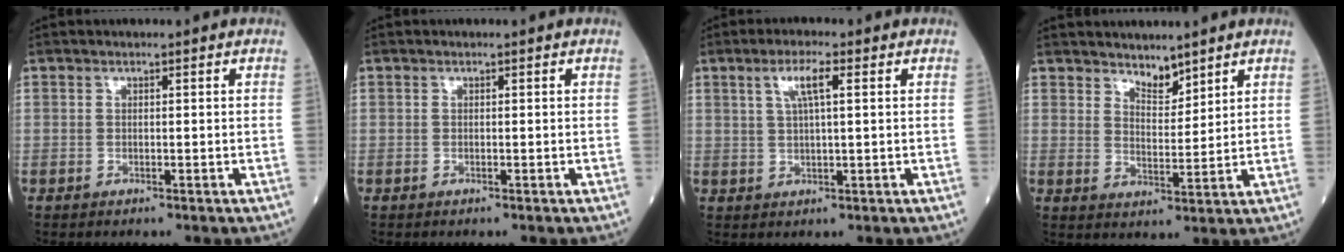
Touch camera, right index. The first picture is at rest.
{"total": 0.0}
{"total": 4.2, "force": [1.7, 0.4, 3.8], "torque": [-0.077, 0.008, 0.033]}
{"total": 3.6, "force": [3.3, 1.1, 1.1], "torque": [-0.019, -0.004, 0.063]}